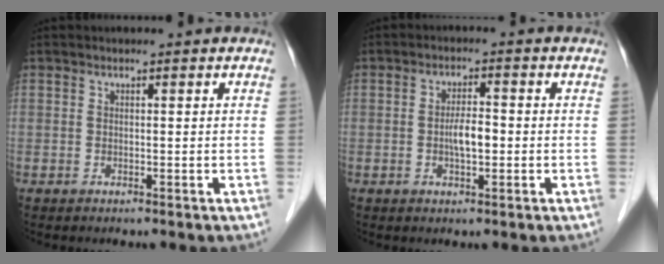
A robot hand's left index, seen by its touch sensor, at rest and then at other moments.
{"total": 3.5, "force": [-0.7, 1.1, 3.3], "torque": [-0.061, -0.001, -0.013]}